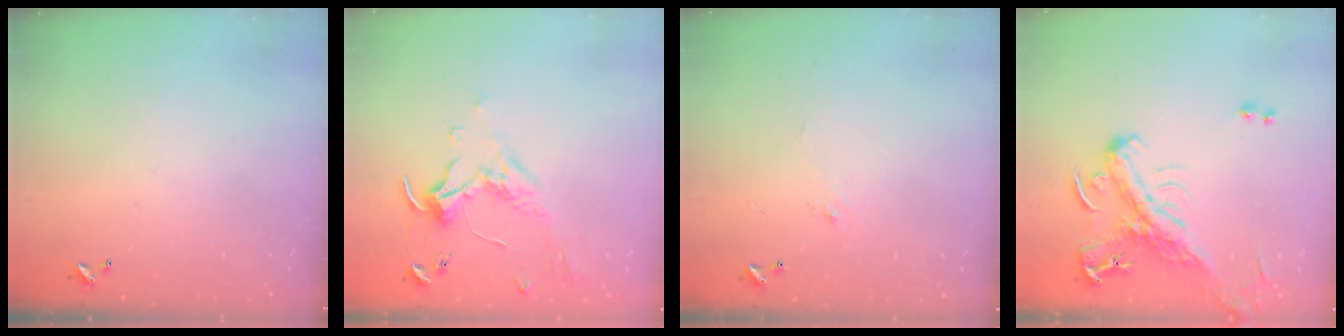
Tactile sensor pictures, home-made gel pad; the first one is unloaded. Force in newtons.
{"total": 1.8, "press": 1.6, "slide": 0.8}
{"total": 1.2, "press": 0.8, "slide": 0.8}
{"total": 3.5, "press": 3.4, "slide": 1.0}